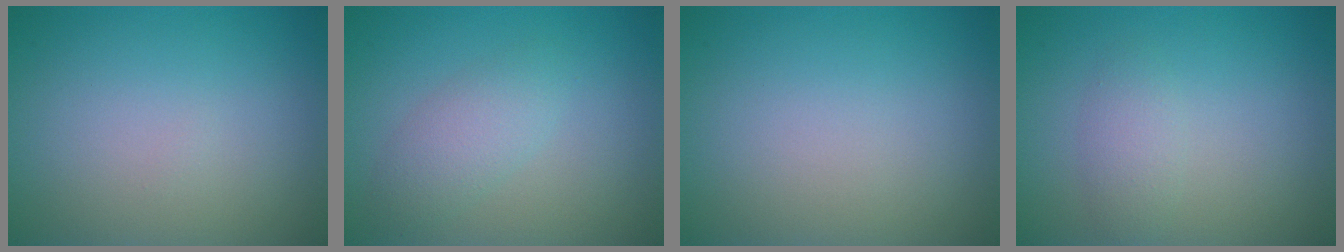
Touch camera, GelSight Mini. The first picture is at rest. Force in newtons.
{"total": 2.5, "press": 2.5, "slide": 0.0}
{"total": 0.0}
{"total": 1.7, "press": 1.7, "slide": 0.0}